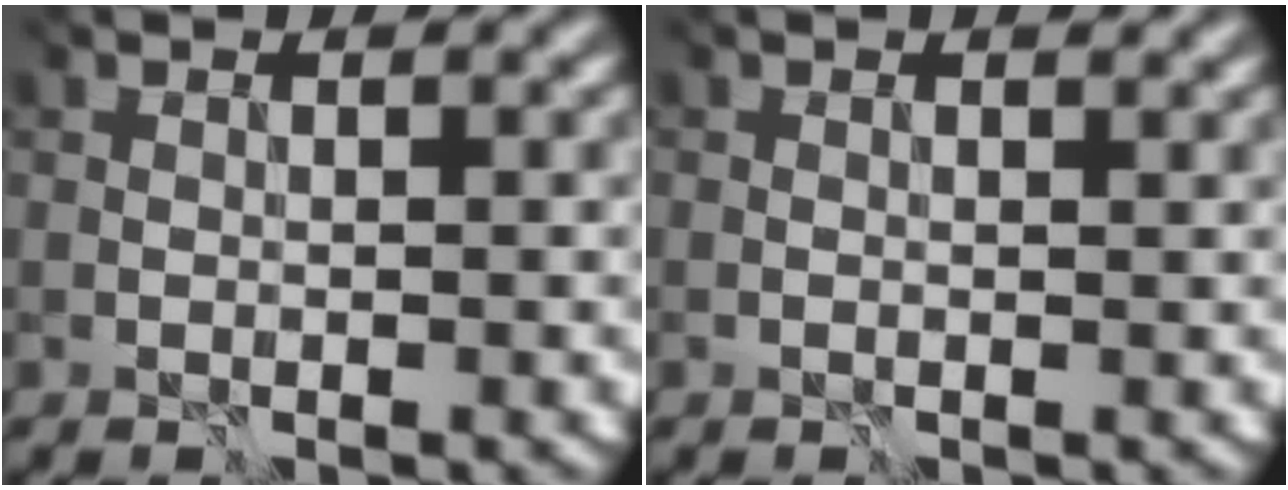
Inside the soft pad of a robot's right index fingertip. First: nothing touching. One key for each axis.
{"total": 0.6, "fx": 0.5, "fy": -0.1, "fz": 0.2, "tx": -0.001, "ty": 0.001, "tz": 0.003}